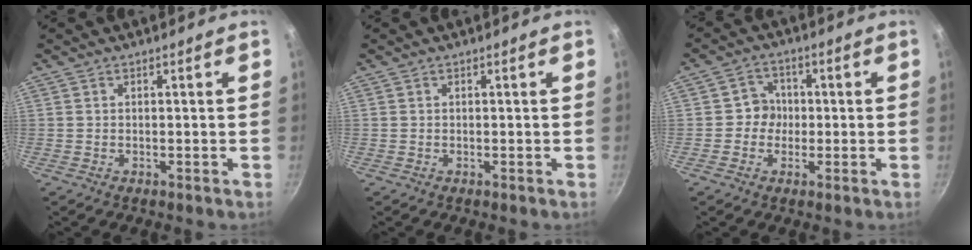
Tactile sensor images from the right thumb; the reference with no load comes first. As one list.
[{"total": 0.0}, {"total": 4.4, "force": [-0.3, 4.2, 1.2], "torque": [0.017, 0.011, -0.013]}]